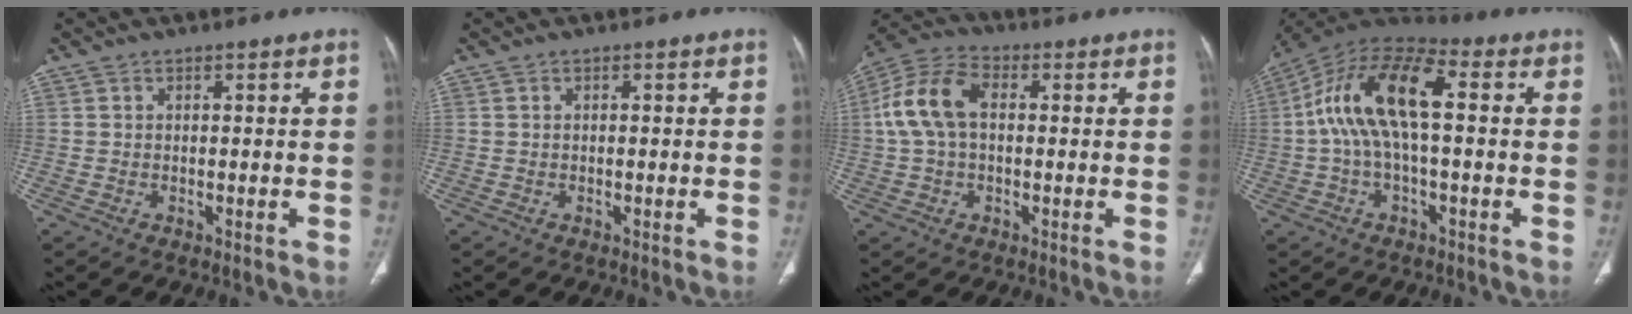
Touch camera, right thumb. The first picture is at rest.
{"total": 0.0}
{"total": 11.2, "force": [1.2, 7.1, 8.6], "torque": [-0.184, 0.033, 0.016]}
{"total": 15.8, "force": [1.3, 6.9, 14.1], "torque": [-0.279, 0.047, 0.015]}